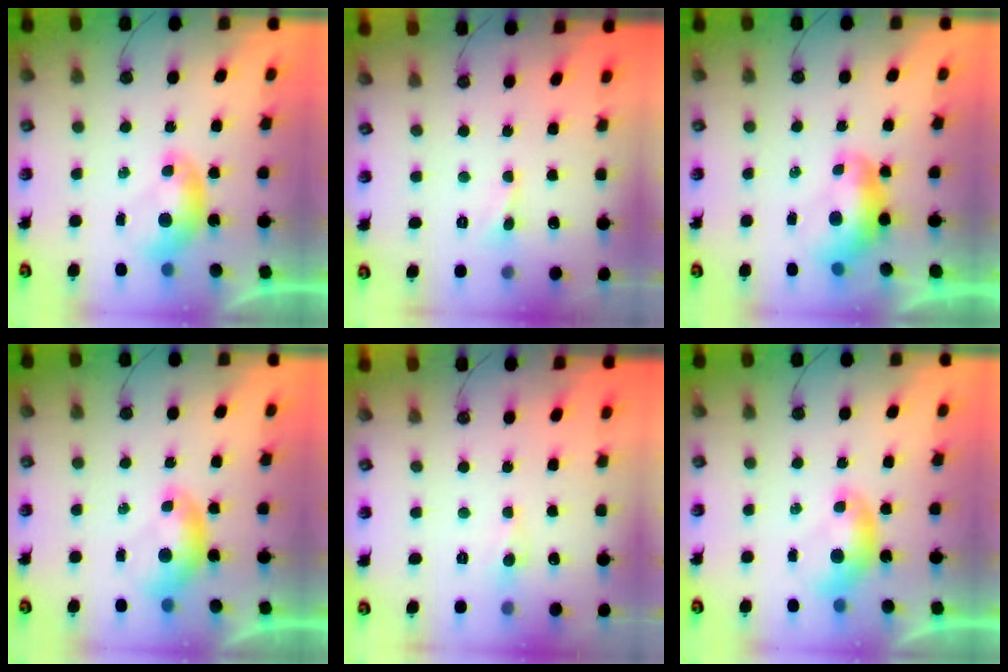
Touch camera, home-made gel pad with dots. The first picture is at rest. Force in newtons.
{"total": 1.9, "press": 1.8, "slide": 0.6}
{"total": 1.7, "press": 1.5, "slide": 0.8}
{"total": 0.0}
{"total": 0.7, "press": 0.7, "slide": 0.3}
{"total": 0.0}